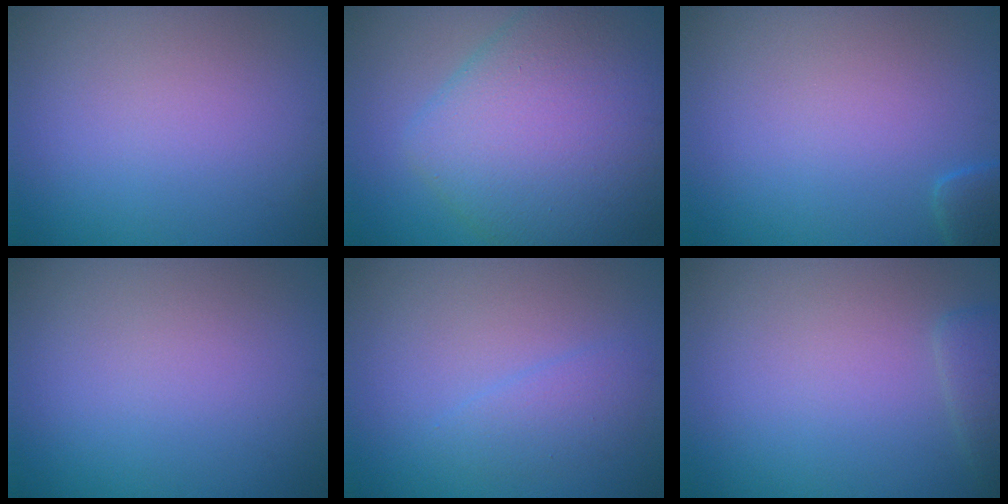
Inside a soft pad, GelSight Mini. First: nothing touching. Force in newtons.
{"total": 10.7, "press": 10.7, "slide": 0.4}
{"total": 1.7, "press": 1.7, "slide": 0.2}
{"total": 0.0}
{"total": 1.6, "press": 1.6, "slide": 0.1}
{"total": 1.6, "press": 1.6, "slide": 0.2}